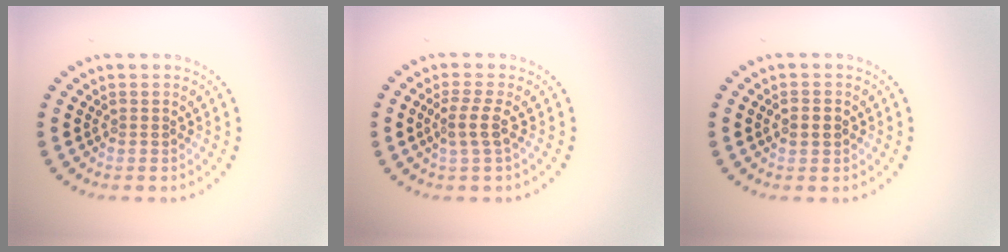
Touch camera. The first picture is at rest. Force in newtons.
{"total": 2.1, "press": 1.5, "slide": 1.4}
{"total": 2.1, "press": 2.1, "slide": 0.2}